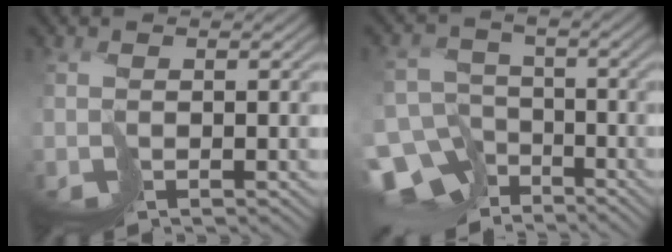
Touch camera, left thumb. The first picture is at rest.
{"total": 11.1, "force": [-8.3, 6.8, 3.0], "torque": [-0.078, -0.027, -0.134]}